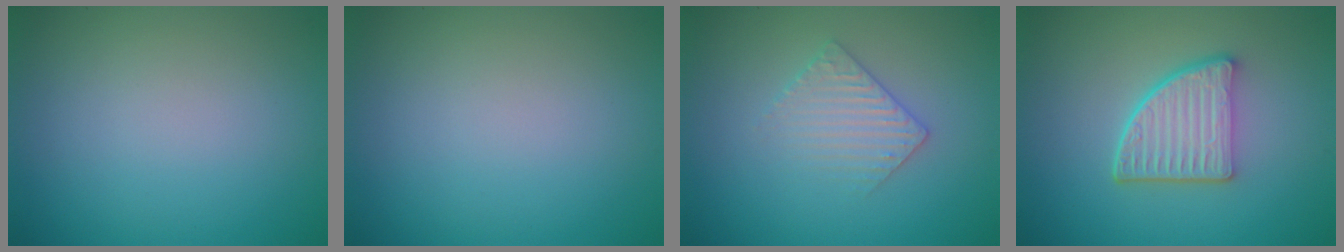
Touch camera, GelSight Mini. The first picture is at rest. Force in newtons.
{"total": 0.0}
{"total": 2.5, "press": 2.4, "slide": 0.5}
{"total": 4.9, "press": 3.8, "slide": 3.1}